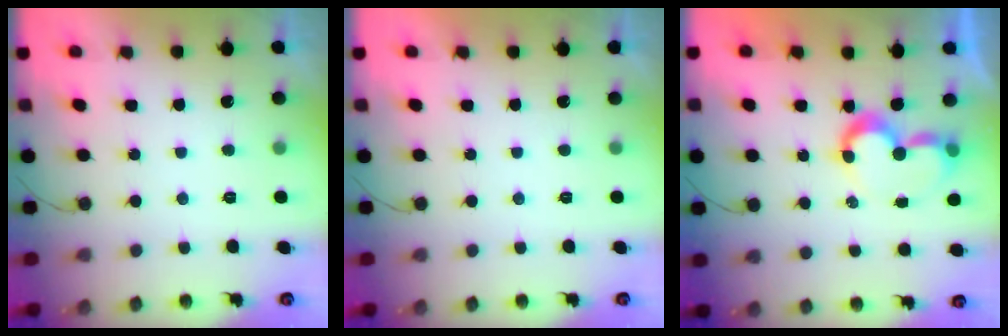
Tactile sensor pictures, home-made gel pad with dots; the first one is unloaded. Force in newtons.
{"total": 1.7, "press": 1.7, "slide": 0.0}
{"total": 8.3, "press": 8.3, "slide": 0.7}